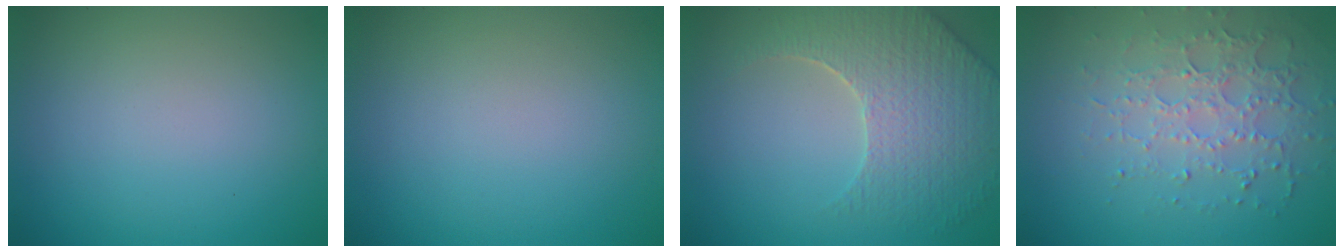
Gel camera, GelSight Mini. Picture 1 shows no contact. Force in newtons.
{"total": 0.0}
{"total": 5.4, "press": 4.8, "slide": 2.5}
{"total": 3.5, "press": 3.4, "slide": 0.9}